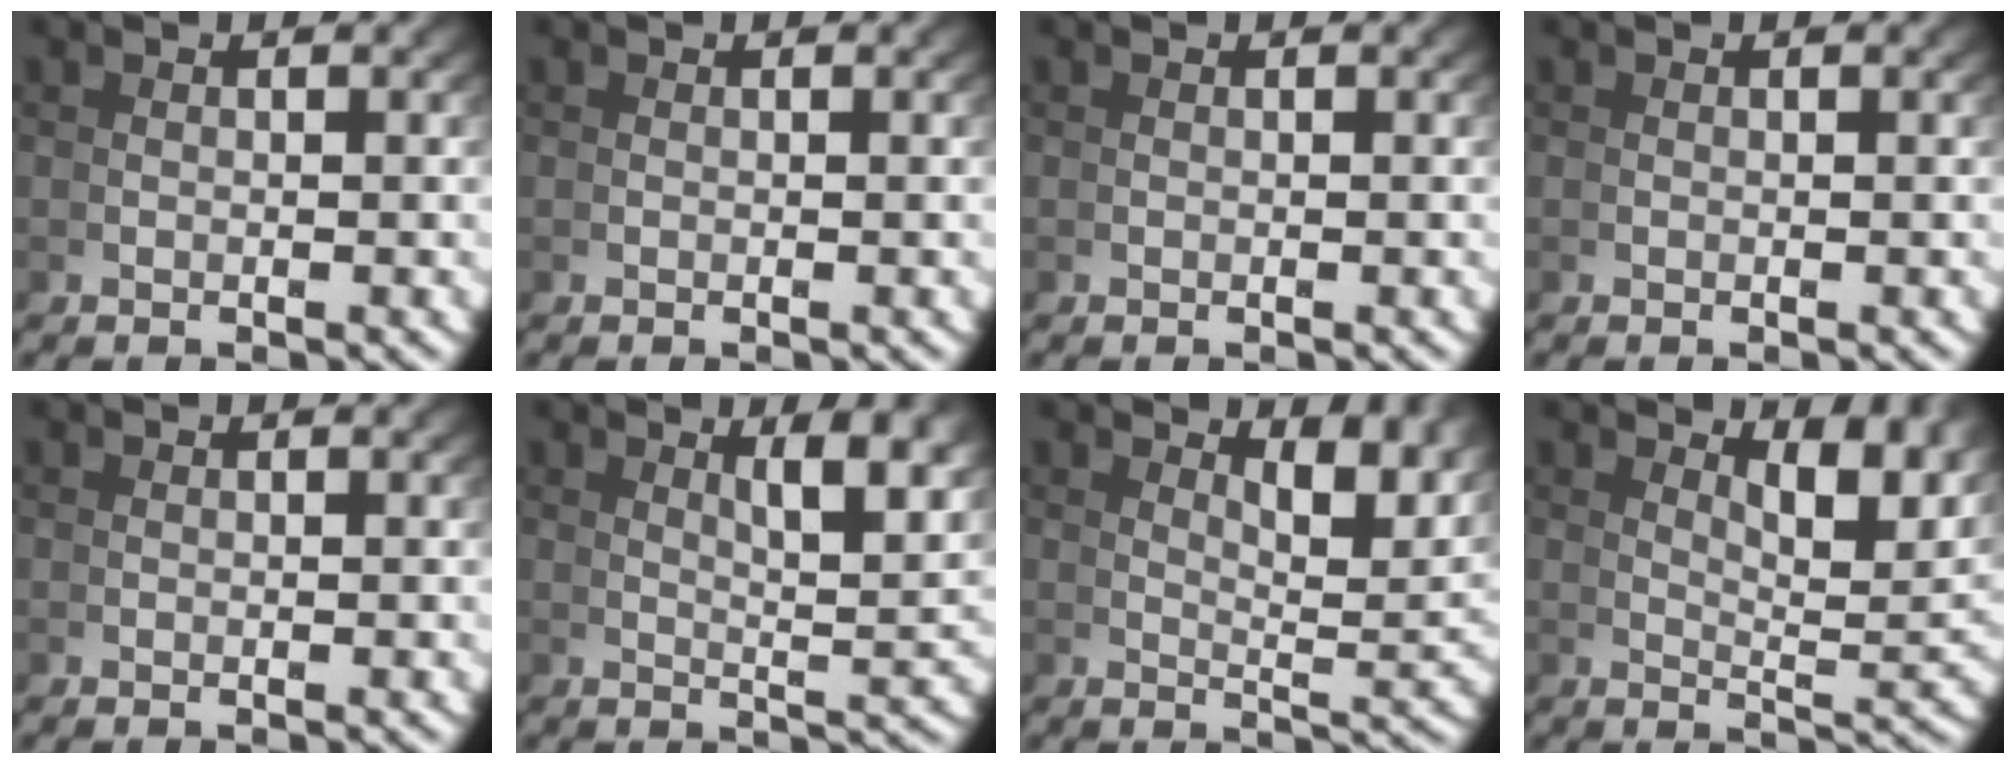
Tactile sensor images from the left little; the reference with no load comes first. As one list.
[{"total": 0.0}, {"total": 0.0}, {"total": 0.0}, {"total": 0.0}, {"total": 4.2, "force": [2.4, -0.1, 3.4], "torque": [-0.044, -0.008, 0.045]}, {"total": 4.7, "force": [3.3, 0.3, 3.3], "torque": [-0.038, -0.010, 0.057]}, {"total": 5.2, "force": [3.5, 0.5, 3.9], "torque": [-0.046, -0.010, 0.059]}]